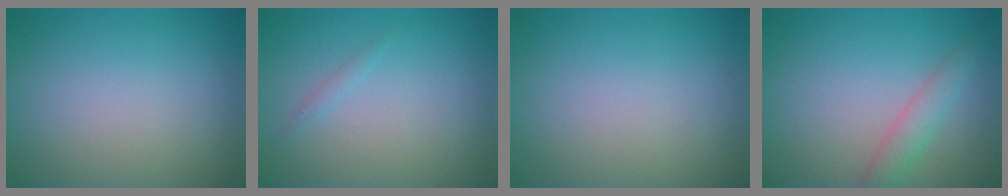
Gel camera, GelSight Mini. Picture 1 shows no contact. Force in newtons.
{"total": 0.5, "press": 0.5, "slide": 0.0}
{"total": 0.0}
{"total": 2.3, "press": 2.3, "slide": 0.0}